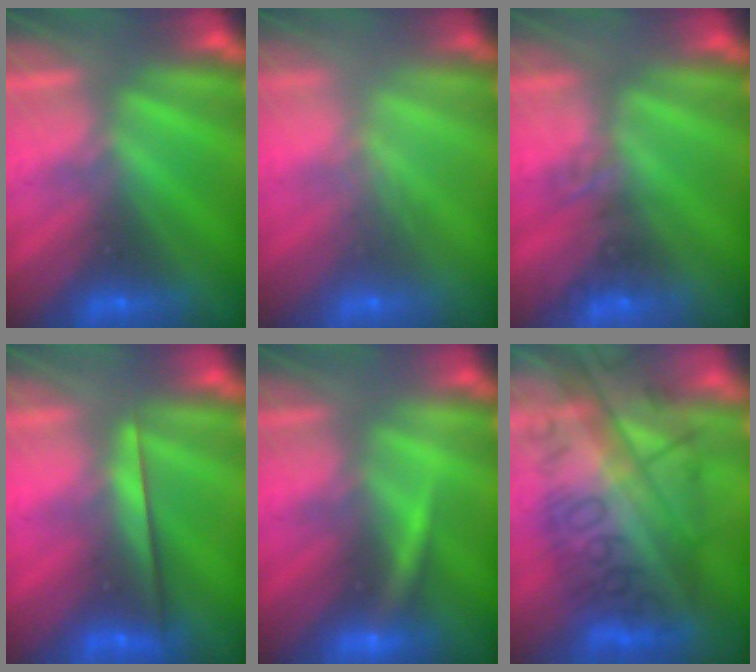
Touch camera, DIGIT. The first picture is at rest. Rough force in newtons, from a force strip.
{"total": 2.4}
{"total": 1.6}
{"total": 2.3}
{"total": 3.0}
{"total": 7.4}